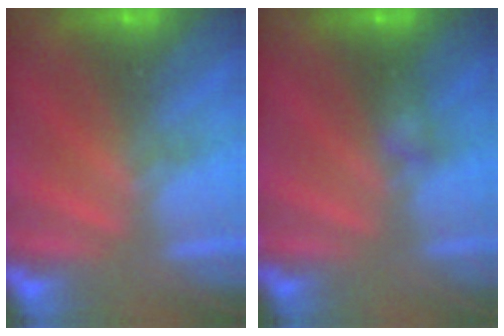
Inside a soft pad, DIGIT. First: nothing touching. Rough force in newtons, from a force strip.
{"total": 2.2}